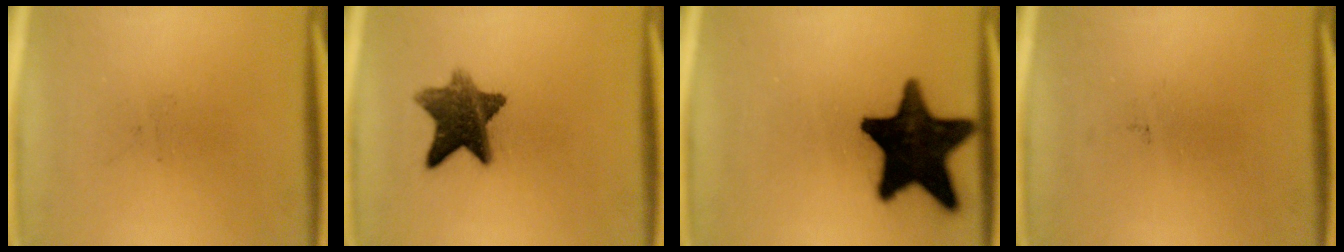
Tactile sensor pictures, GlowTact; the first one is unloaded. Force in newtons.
{"total": 9.7}
{"total": 19.3}
{"total": 0.0}